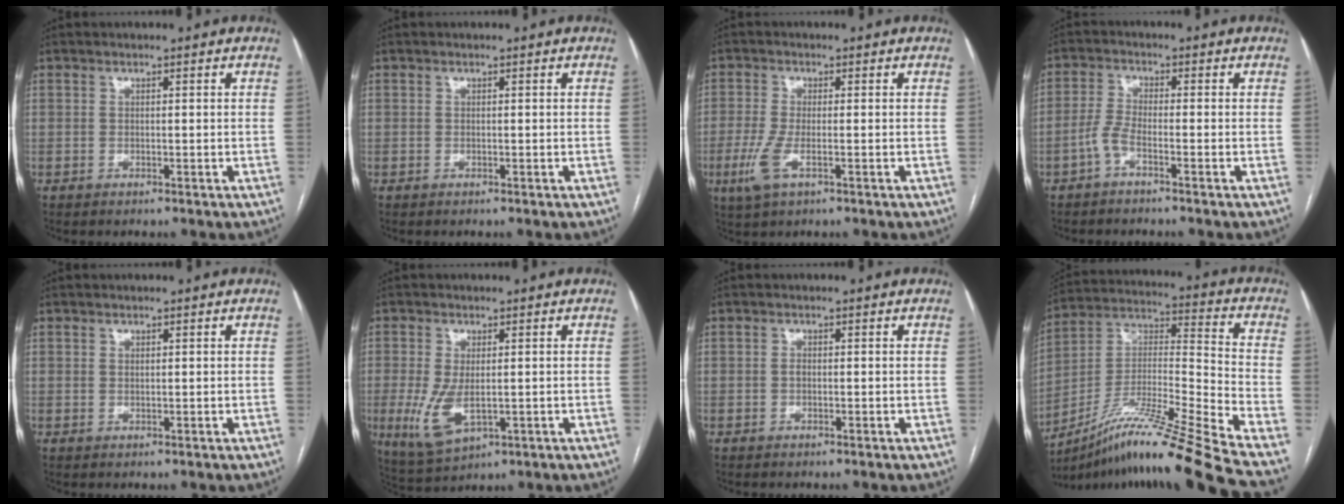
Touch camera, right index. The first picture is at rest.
{"total": 0.0}
{"total": 4.9, "force": [-1.9, 1.2, 4.3], "torque": [-0.109, -0.014, -0.036]}
{"total": 2.9, "force": [-1.8, 0.2, 2.2], "torque": [-0.053, 0.005, -0.042]}
{"total": 0.5, "force": [0.2, 0.3, 0.3], "torque": [-0.006, -0.001, 0.004]}
{"total": 7.0, "force": [-1.1, 3.1, 6.2], "torque": [-0.136, -0.021, -0.006]}
{"total": 0.8, "force": [-0.1, 0.5, 0.6], "torque": [-0.012, 0.002, -0.003]}
{"total": 22.7, "force": [-17.6, -2.3, 14.1], "torque": [-0.240, -0.012, -0.314]}